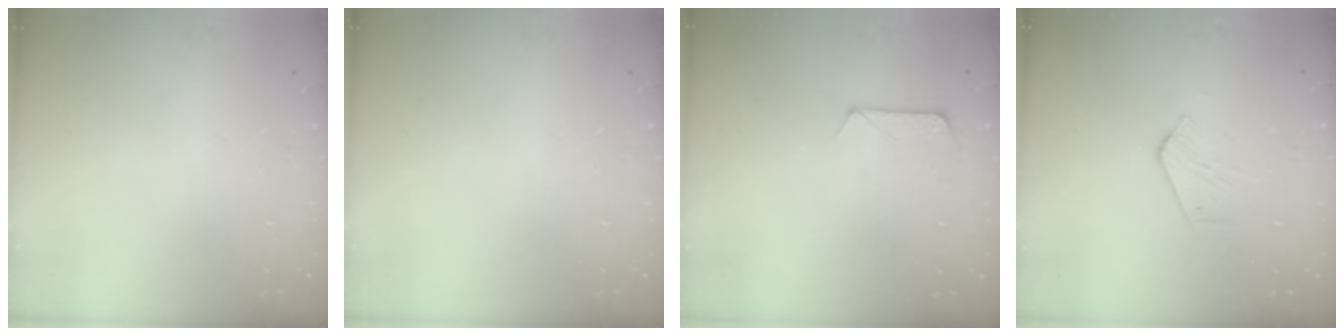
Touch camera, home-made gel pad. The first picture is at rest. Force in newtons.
{"total": 0.0}
{"total": 7.8, "press": 7.7, "slide": 0.5}
{"total": 3.9, "press": 3.9, "slide": 0.6}